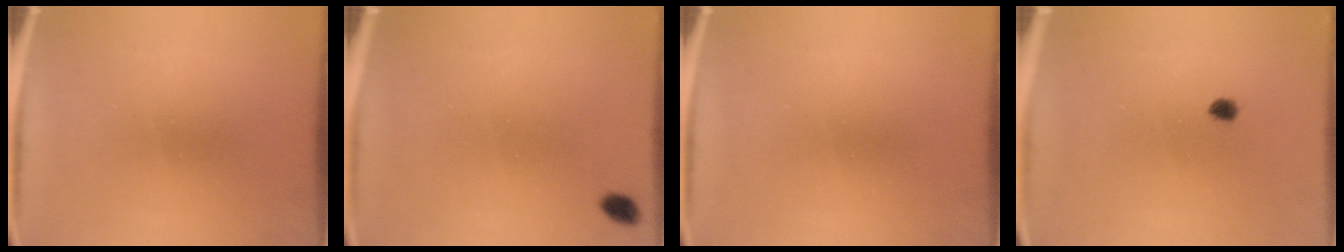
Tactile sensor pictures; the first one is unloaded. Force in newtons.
{"total": 2.0}
{"total": 0.0}
{"total": 1.4}